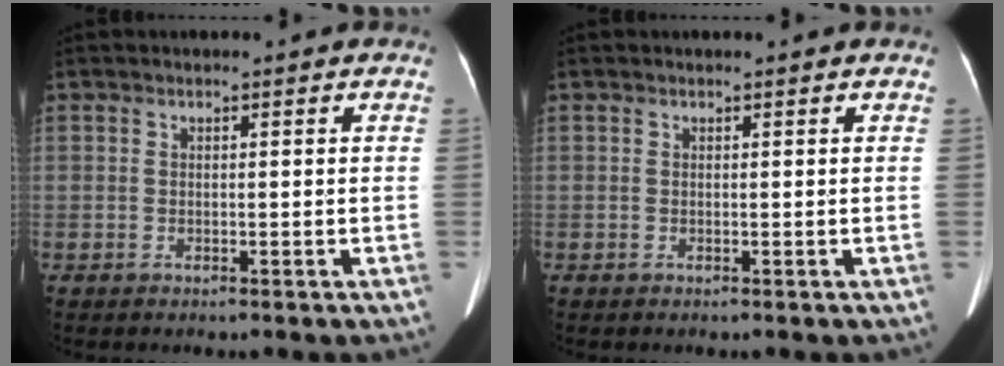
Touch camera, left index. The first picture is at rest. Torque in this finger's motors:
{"motor_torque": [0.11, 0.14, 0.01, 0.00]}